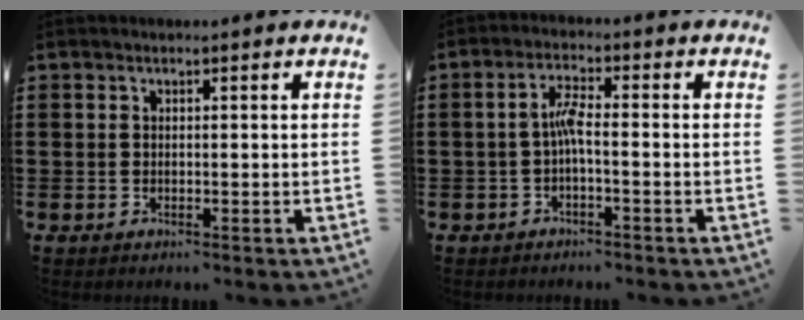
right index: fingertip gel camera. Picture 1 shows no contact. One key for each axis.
{"total": 3.4, "fx": -0.8, "fy": 0.5, "fz": 3.3, "tx": -0.062, "ty": 0.003, "tz": -0.017}